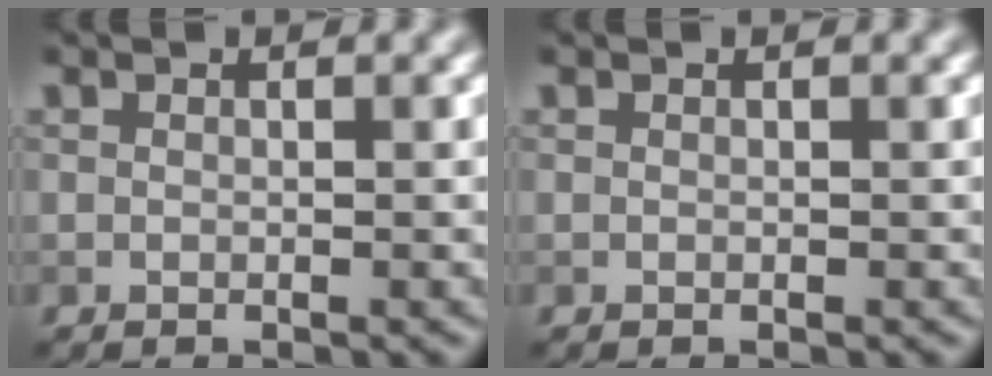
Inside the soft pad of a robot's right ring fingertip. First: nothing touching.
{"total": 0.0}